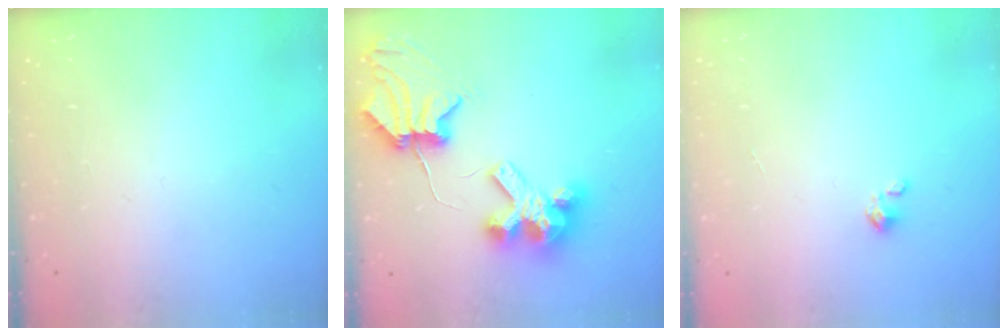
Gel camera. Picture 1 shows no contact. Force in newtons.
{"total": 8.3, "press": 8.2, "slide": 1.1}
{"total": 0.0}